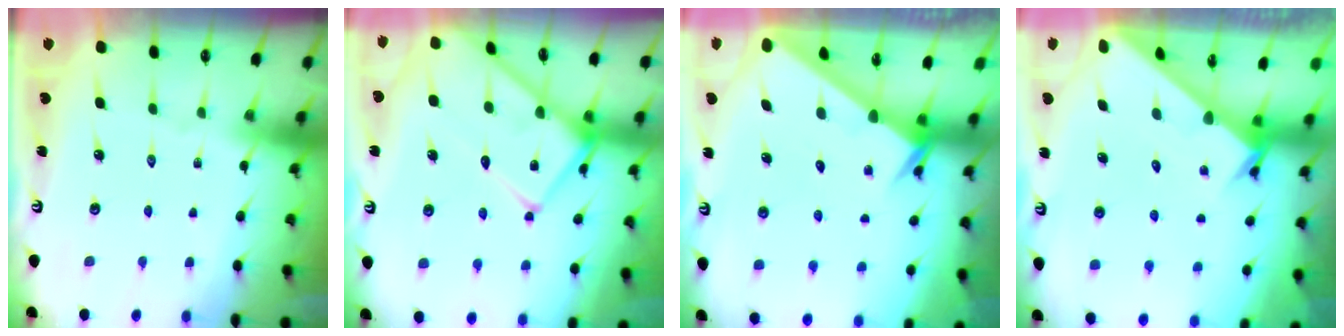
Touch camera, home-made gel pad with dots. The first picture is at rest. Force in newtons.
{"total": 13.1, "press": 13.1, "slide": 1.3}
{"total": 2.5, "press": 2.5, "slide": 0.2}
{"total": 2.8, "press": 2.8, "slide": 0.1}